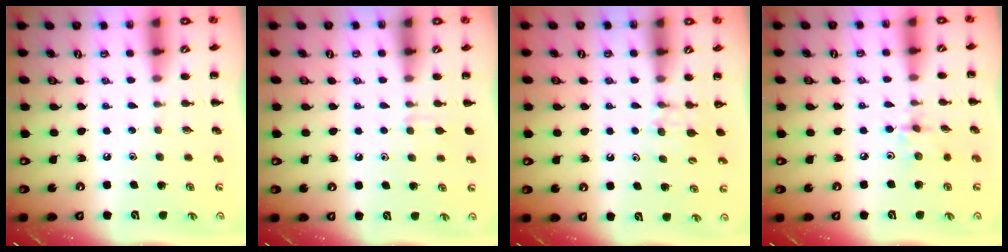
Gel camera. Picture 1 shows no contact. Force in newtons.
{"total": 5.5, "press": 5.2, "slide": 1.8}
{"total": 5.3, "press": 5.1, "slide": 1.5}
{"total": 2.4, "press": 2.4, "slide": 0.5}